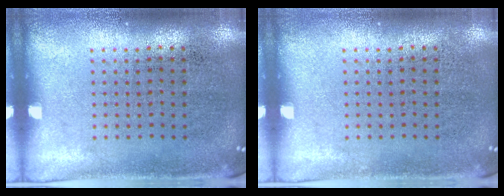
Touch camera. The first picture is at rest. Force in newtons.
{"total": 0.0}